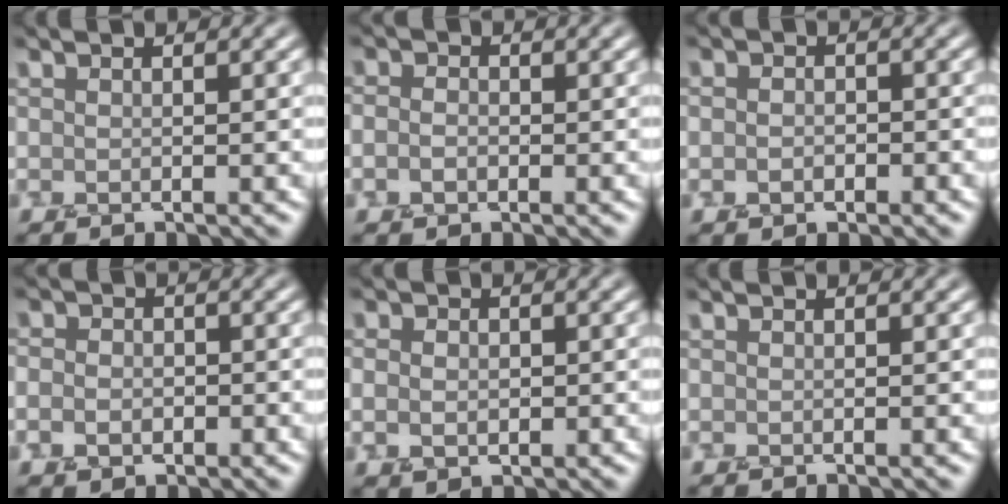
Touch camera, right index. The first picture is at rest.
{"total": 1.4, "force": [-0.2, 1.1, 0.8], "torque": [-0.014, 0.006, -0.009]}
{"total": 1.4, "force": [-0.3, 1.1, 0.9], "torque": [-0.009, 0.004, -0.007]}
{"total": 2.5, "force": [-0.5, 2.0, 1.3], "torque": [-0.011, -0.001, -0.012]}
{"total": 2.6, "force": [0.1, 2.1, 1.5], "torque": [-0.015, 0.006, -0.002]}
{"total": 0.0}